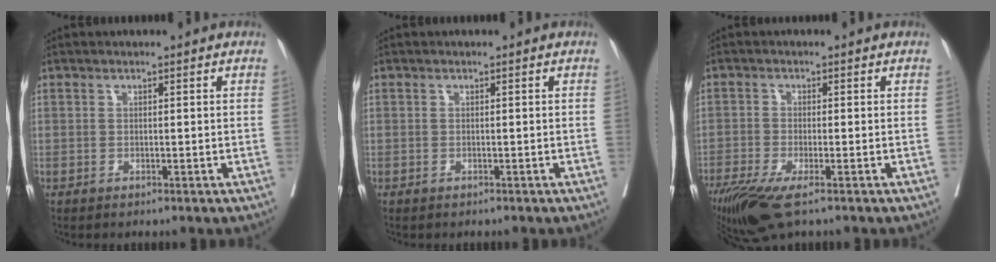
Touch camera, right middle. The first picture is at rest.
{"total": 0.7, "force": [-0.7, 0.1, 0.2], "torque": [-0.012, -0.003, -0.011]}
{"total": 8.0, "force": [-5.4, 1.7, 5.6], "torque": [-0.095, -0.019, -0.097]}